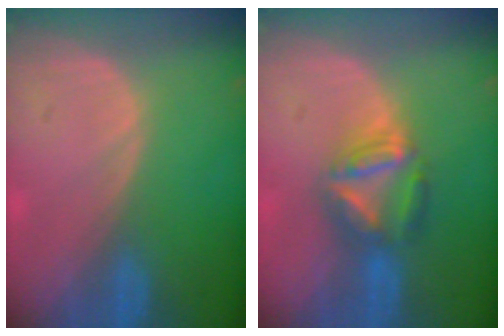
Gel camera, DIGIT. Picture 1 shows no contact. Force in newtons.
{"total": 6.6, "press": 6.2, "slide": 2.5}